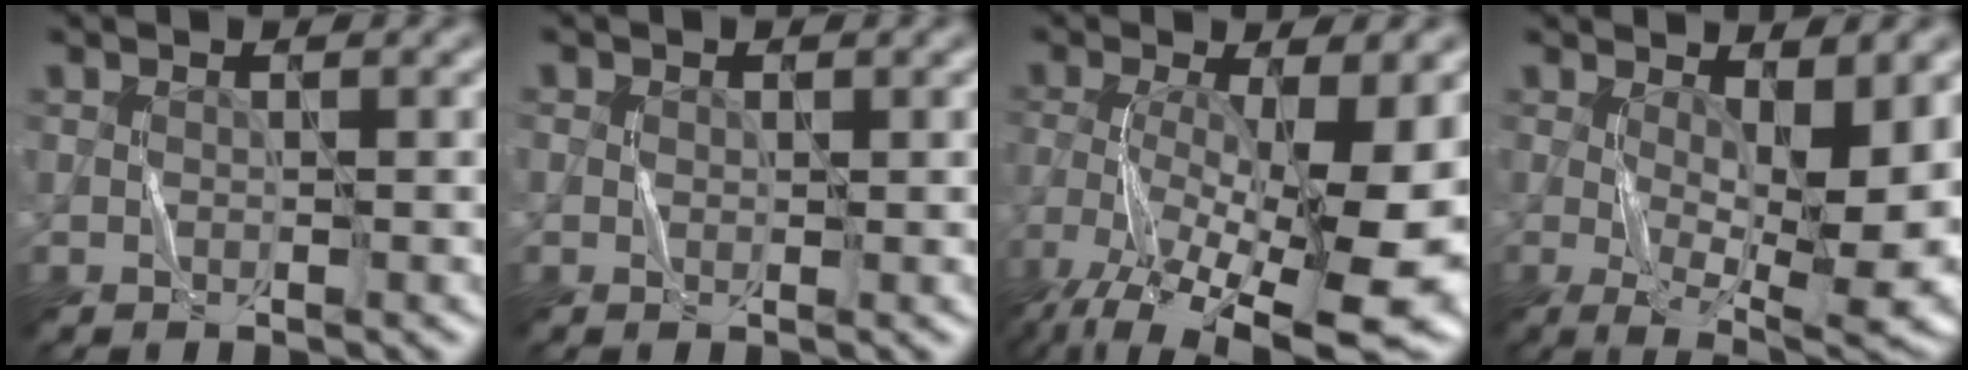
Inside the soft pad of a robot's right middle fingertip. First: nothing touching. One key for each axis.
{"total": 0.7, "fx": 0.2, "fy": 0.6, "fz": 0.3, "tx": -0.005, "ty": 0.002, "tz": 0.002}
{"total": 14.2, "fx": -5.4, "fy": 4.5, "fz": 12.3, "tx": -0.221, "ty": -0.024, "tz": -0.091}
{"total": 9.9, "fx": 0.2, "fy": 3.4, "fz": 9.3, "tx": -0.138, "ty": -0.015, "tz": 0.006}